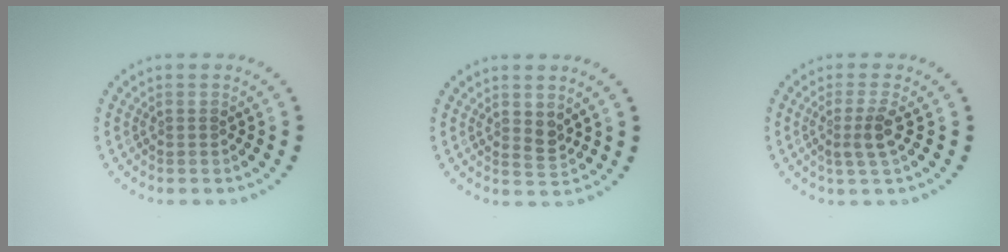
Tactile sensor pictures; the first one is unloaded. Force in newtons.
{"total": 1.2, "press": 1.1, "slide": 0.5}
{"total": 2.3, "press": 1.8, "slide": 1.4}